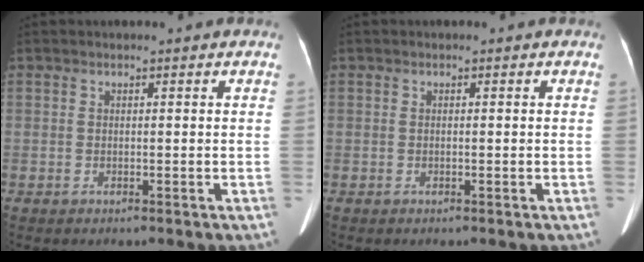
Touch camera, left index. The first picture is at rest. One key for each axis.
{"total": 0.0}